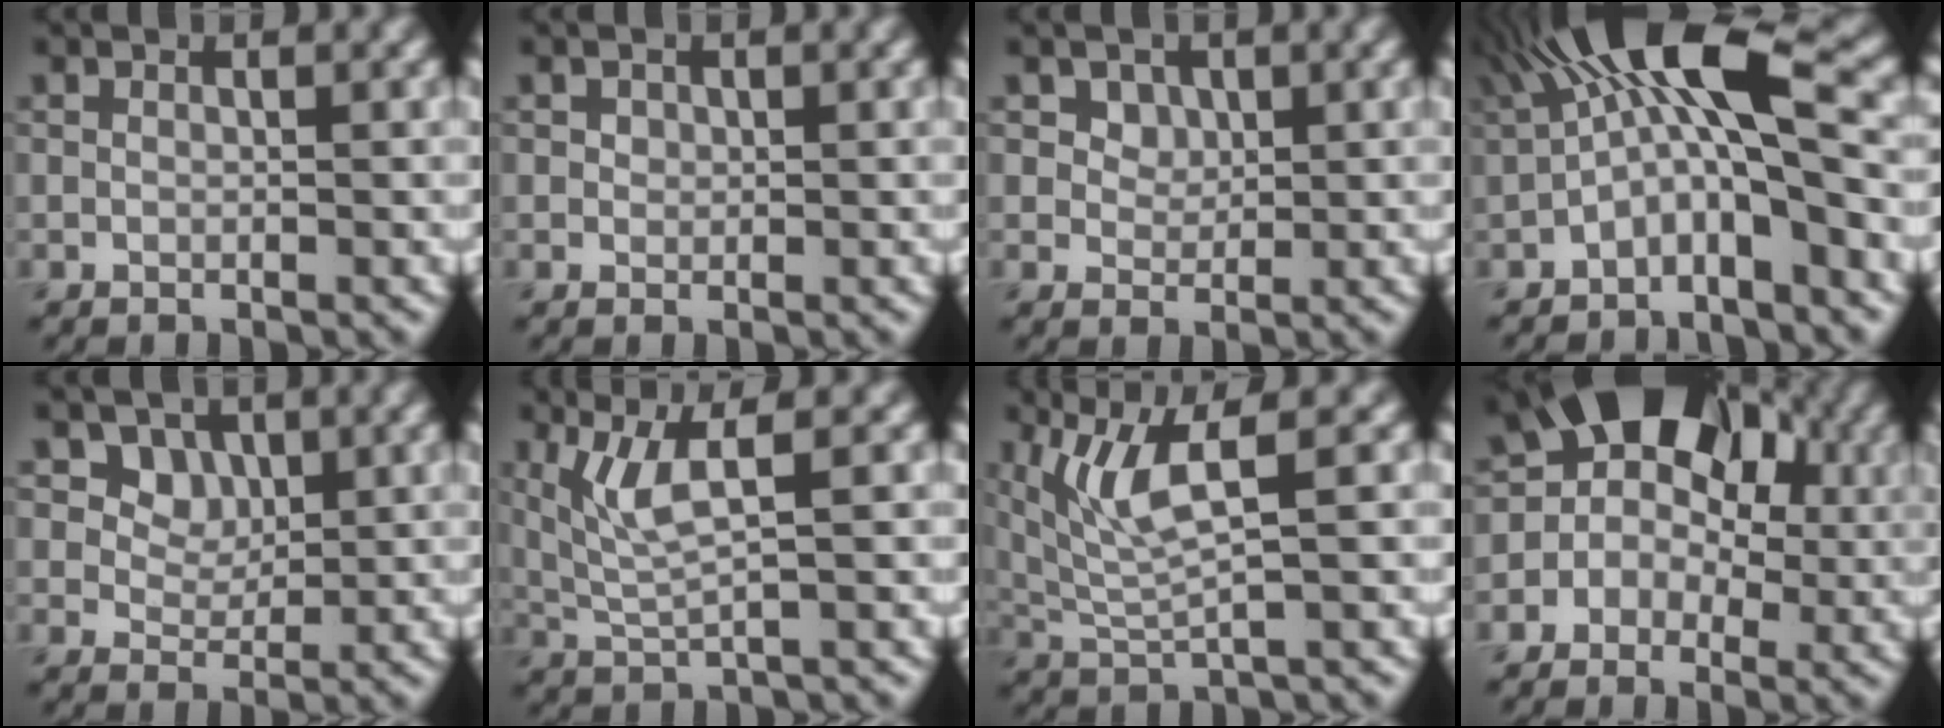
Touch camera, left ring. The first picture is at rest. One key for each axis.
{"total": 0.7, "fx": 0.2, "fy": 0.6, "fz": 0.2, "tx": 0.000, "ty": -0.003, "tz": 0.004}
{"total": 2.5, "fx": 1.4, "fy": 1.8, "fz": 1.0, "tx": -0.026, "ty": -0.013, "tz": 0.038}
{"total": 9.6, "fx": 0.0, "fy": 3.5, "fz": 9.0, "tx": -0.151, "ty": 0.032, "tz": -0.015}
{"total": 4.8, "fx": 2.5, "fy": 3.6, "fz": 2.0, "tx": -0.045, "ty": -0.019, "tz": 0.055}
{"total": 3.7, "fx": 1.3, "fy": 0.7, "fz": 3.4, "tx": -0.075, "ty": -0.003, "tz": 0.033}
{"total": 4.8, "fx": 1.9, "fy": 1.0, "fz": 4.3, "tx": -0.094, "ty": -0.001, "tz": 0.046}
{"total": 10.4, "fx": 2.5, "fy": 8.2, "fz": 5.8, "tx": -0.054, "ty": 0.053, "tz": -0.011}